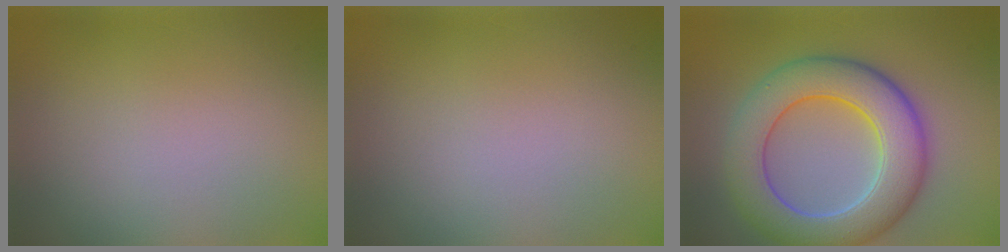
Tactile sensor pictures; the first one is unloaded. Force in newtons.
{"total": 0.0}
{"total": 8.9, "press": 8.9, "slide": 0.6}